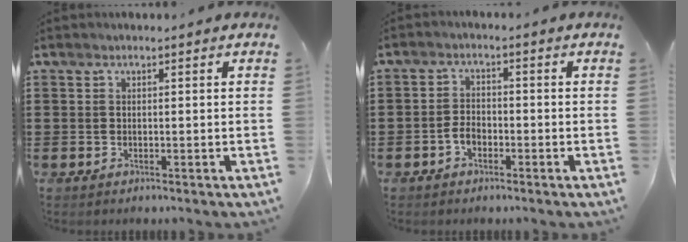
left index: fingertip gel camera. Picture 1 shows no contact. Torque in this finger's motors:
{"motor_torque": [0.32, 0.31, 0.13, 0.04]}